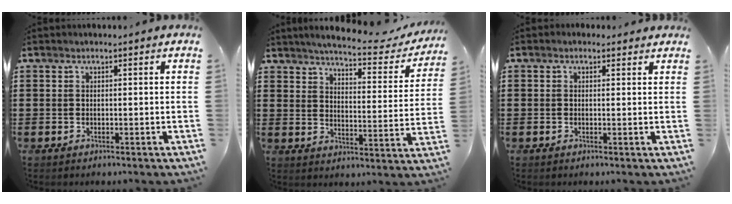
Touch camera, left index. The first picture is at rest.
{"total": 5.1, "force": [4.7, -0.1, 2.0], "torque": [-0.055, -0.033, 0.072]}
{"total": 0.9, "force": [0.5, 0.8, 0.2], "torque": [-0.007, 0.007, 0.008]}